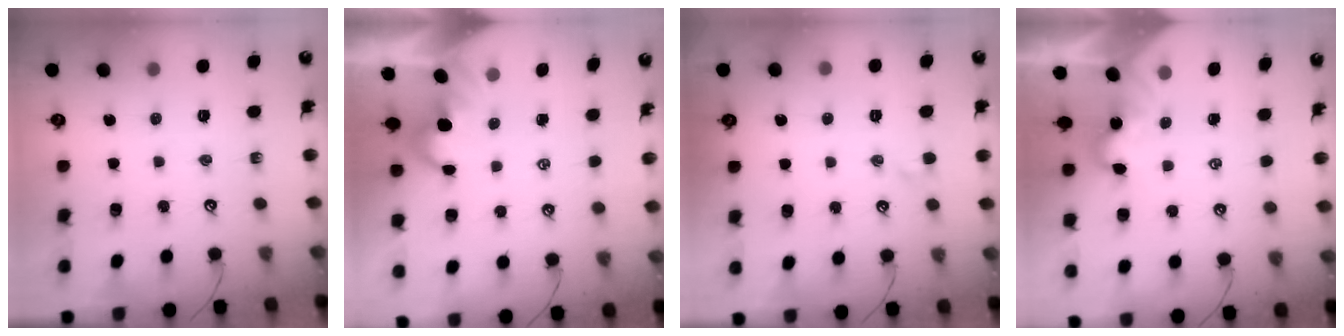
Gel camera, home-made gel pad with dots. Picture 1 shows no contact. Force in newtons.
{"total": 0.9, "press": 0.6, "slide": 0.7}
{"total": 0.8, "press": 0.8, "slide": 0.1}
{"total": 0.0}